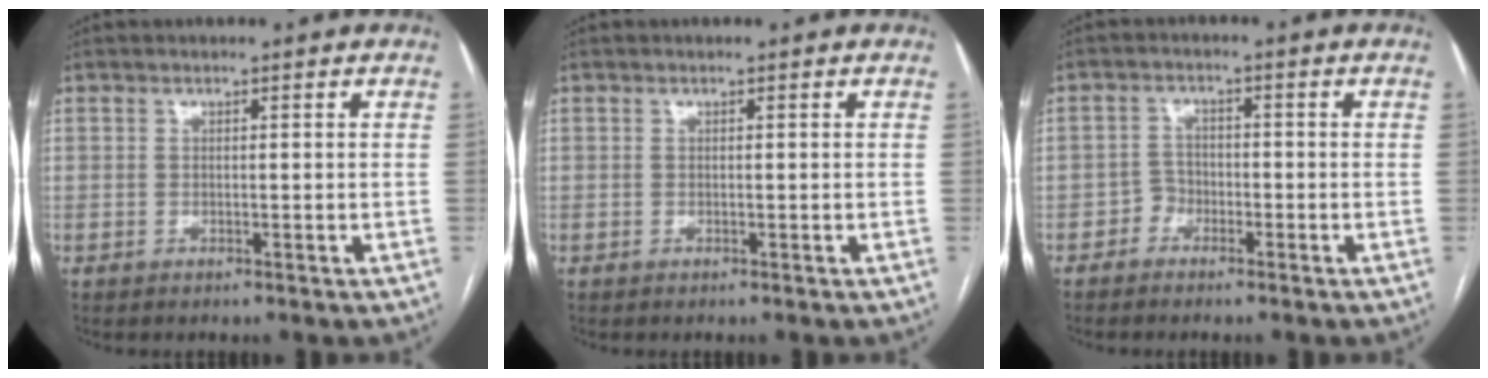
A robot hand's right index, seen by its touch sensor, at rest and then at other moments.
{"total": 0.0}
{"total": 2.3, "force": [-1.5, 1.8, 0.3], "torque": [-0.004, 0.010, -0.032]}